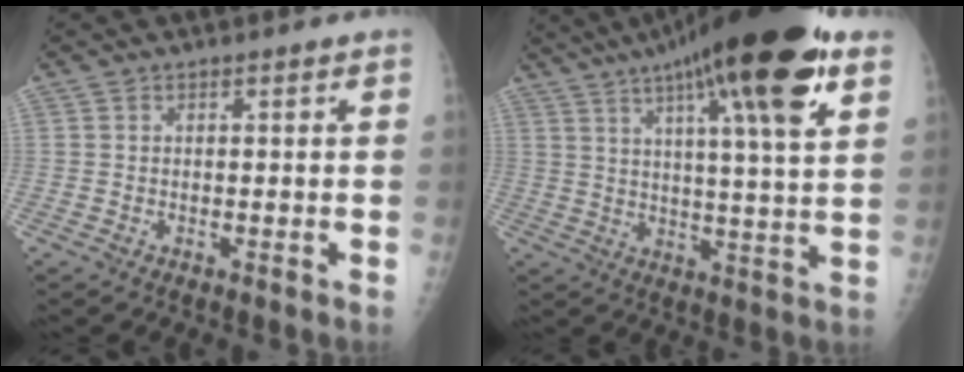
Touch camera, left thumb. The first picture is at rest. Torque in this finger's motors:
{"motor_torque": [2.76, -1.99, 2.52, -0.25, 0.45]}